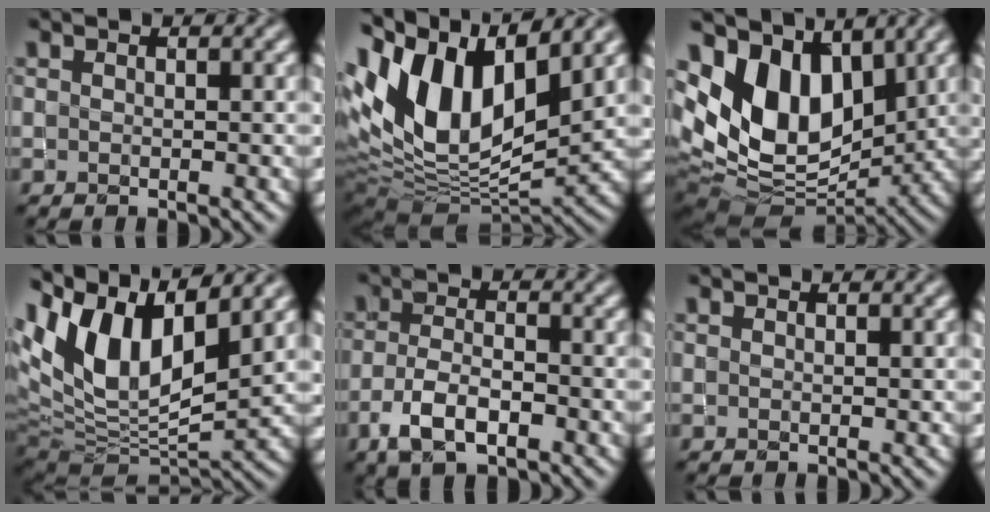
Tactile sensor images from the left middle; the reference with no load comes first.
{"total": 14.4, "force": [5.1, 7.6, 11.2], "torque": [-0.215, 0.021, 0.091]}
{"total": 11.2, "force": [3.8, 7.5, 7.4], "torque": [-0.155, 0.003, 0.068]}
{"total": 12.7, "force": [5.7, 5.9, 9.6], "torque": [-0.184, 0.019, 0.104]}
{"total": 4.1, "force": [-2.3, 1.8, 2.8], "torque": [-0.056, 0.001, -0.046]}
{"total": 0.0}